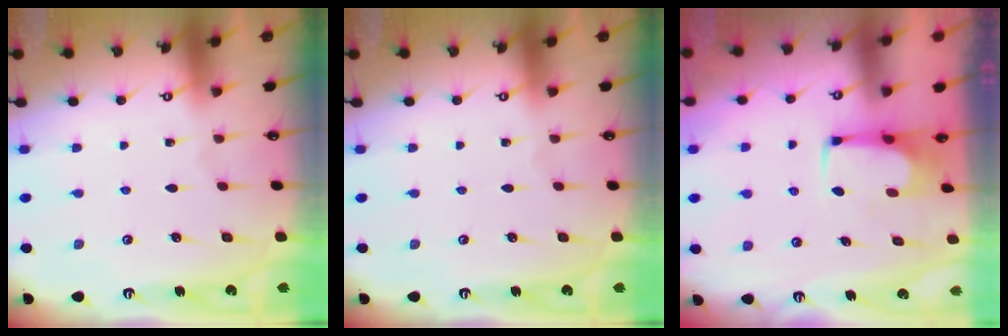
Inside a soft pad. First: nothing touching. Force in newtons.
{"total": 0.0}
{"total": 1.5, "press": 1.5, "slide": 0.3}